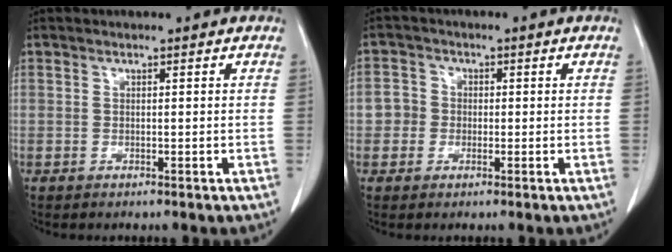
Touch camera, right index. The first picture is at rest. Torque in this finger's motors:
{"motor_torque": [-0.06, 0.04, 0.01, 0.01]}